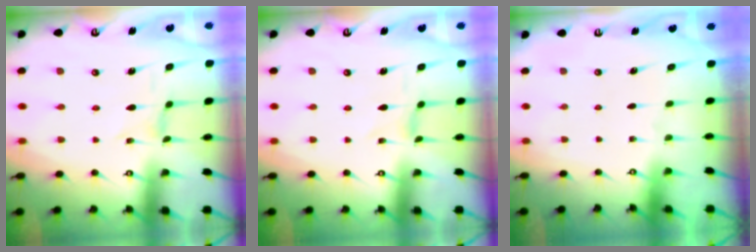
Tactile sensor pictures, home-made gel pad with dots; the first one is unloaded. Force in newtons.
{"total": 0.0}
{"total": 0.0}